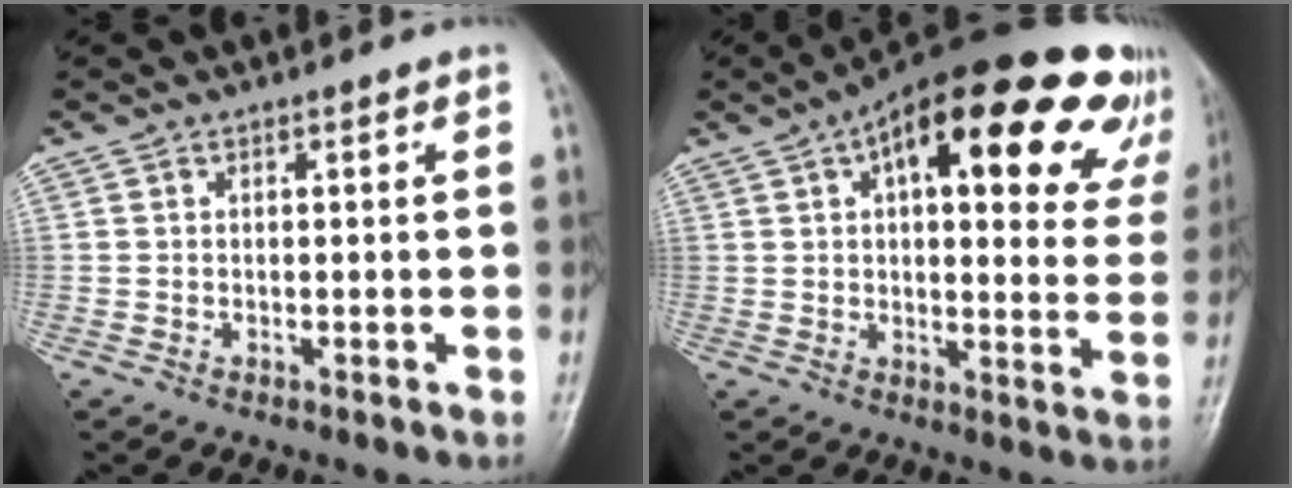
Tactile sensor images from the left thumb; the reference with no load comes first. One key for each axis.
{"total": 28.4, "fx": 14.2, "fy": 11.2, "fz": 21.9, "tx": -0.275, "ty": 0.011, "tz": 0.185}